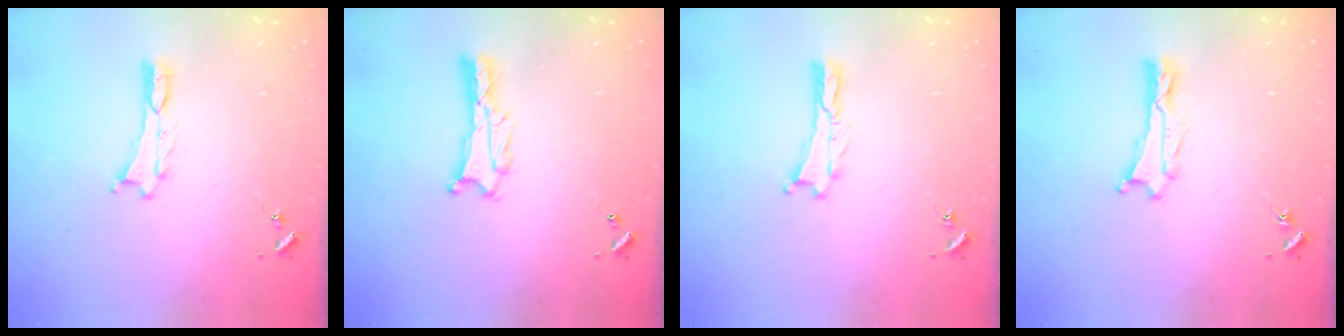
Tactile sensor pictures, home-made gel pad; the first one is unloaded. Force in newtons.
{"total": 1.3, "press": 1.2, "slide": 0.1}
{"total": 0.0}
{"total": 0.6, "press": 0.6, "slide": 0.1}